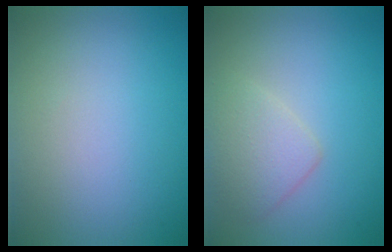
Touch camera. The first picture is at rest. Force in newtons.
{"total": 2.7, "press": 2.7, "slide": 0.2}